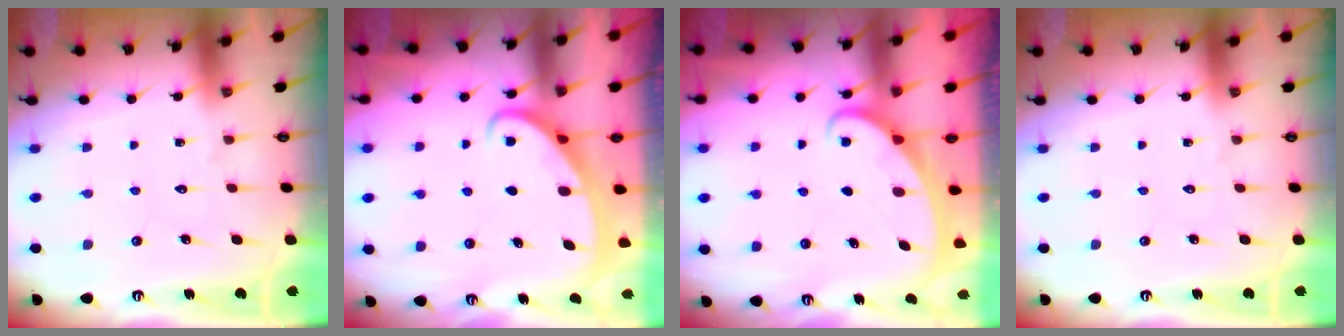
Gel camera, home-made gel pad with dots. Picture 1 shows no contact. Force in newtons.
{"total": 2.4, "press": 2.4, "slide": 0.4}
{"total": 2.1, "press": 2.1, "slide": 0.2}
{"total": 0.0}